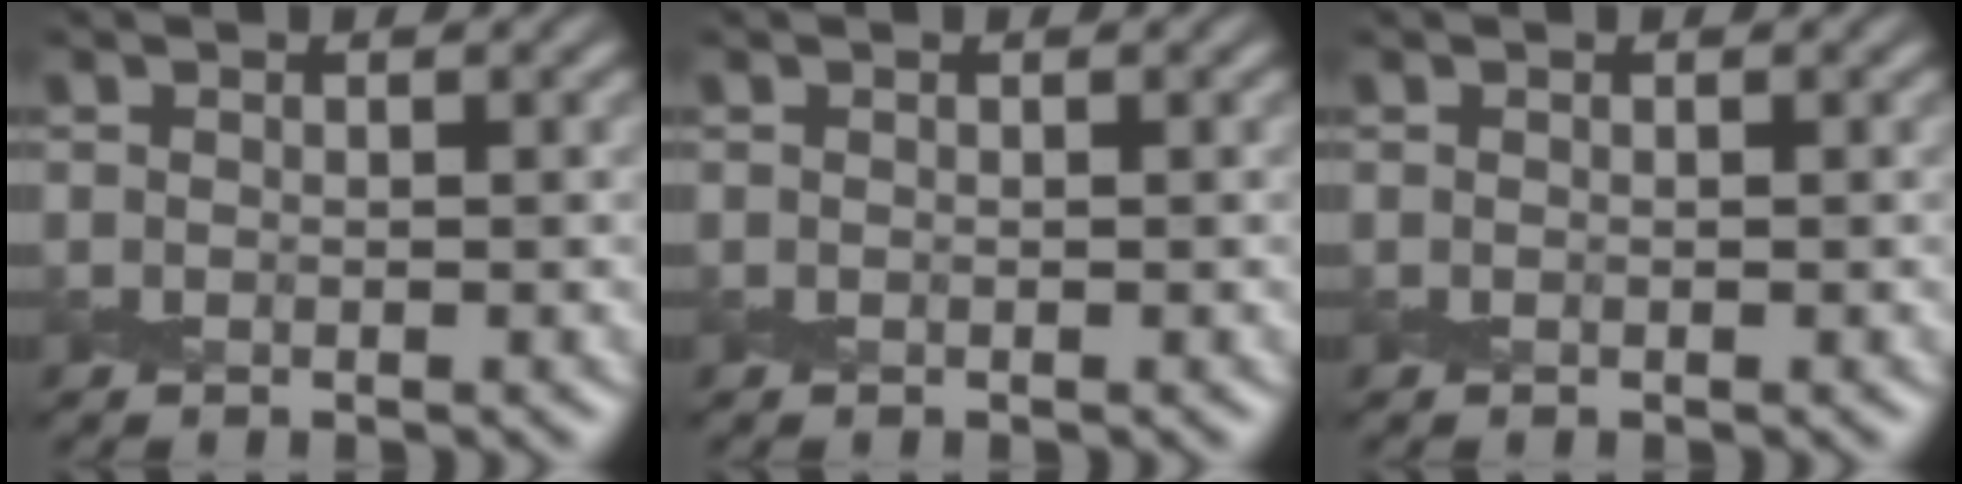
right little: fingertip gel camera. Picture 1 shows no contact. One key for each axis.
{"total": 0.0}
{"total": 0.0}